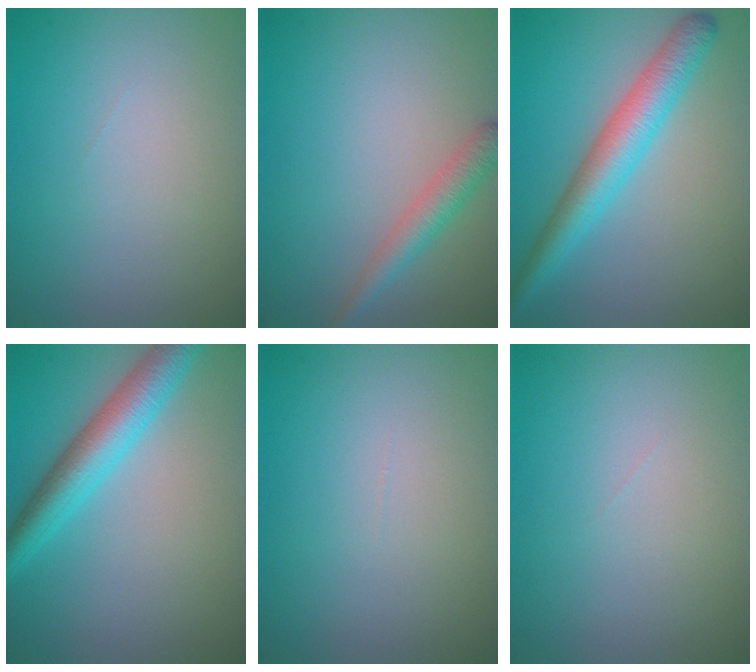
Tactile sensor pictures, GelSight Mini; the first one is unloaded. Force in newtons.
{"total": 2.5, "press": 2.5, "slide": 0.1}
{"total": 5.1, "press": 5.1, "slide": 0.1}
{"total": 5.1, "press": 5.1, "slide": 0.2}
{"total": 0.0}
{"total": 0.0}